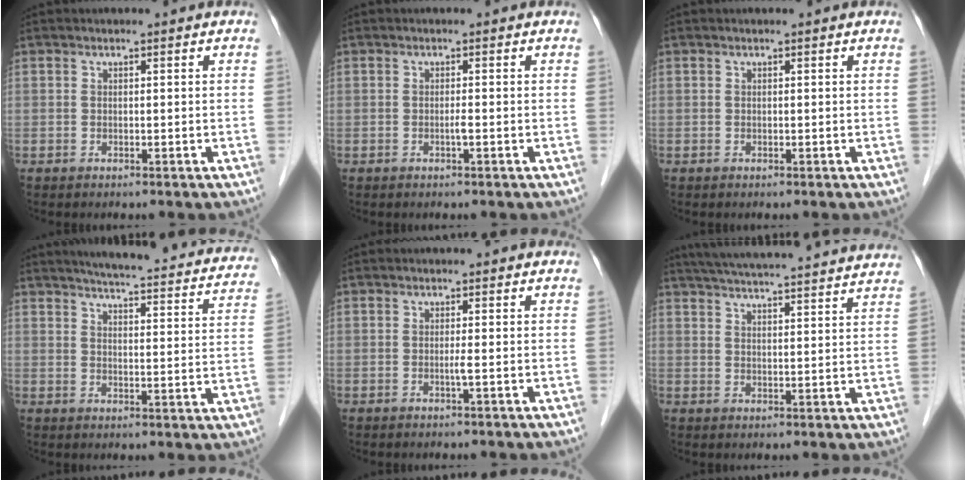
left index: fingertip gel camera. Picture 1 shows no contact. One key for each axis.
{"total": 0.7, "fx": -0.3, "fy": -0.1, "fz": 0.6, "tx": -0.013, "ty": 0.001, "tz": -0.007}
{"total": 0.0}
{"total": 23.3, "fx": 21.4, "fy": 2.9, "fz": 8.8, "tx": -0.113, "ty": -0.034, "tz": 0.248}
{"total": 0.8, "fx": -0.2, "fy": -0.3, "fz": 0.7, "tx": -0.009, "ty": 0.000, "tz": -0.007}
{"total": 24.7, "fx": 22.9, "fy": 0.9, "fz": 9.2, "tx": -0.151, "ty": -0.001, "tz": 0.294}